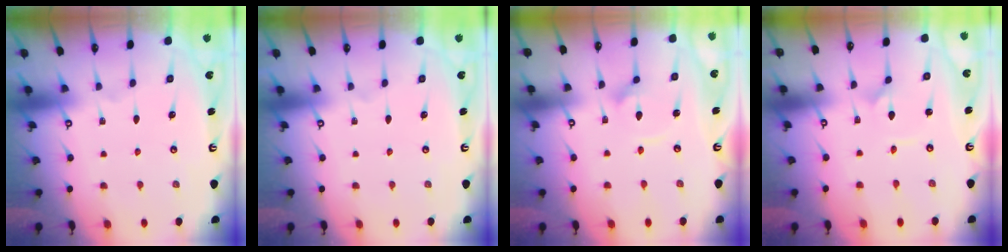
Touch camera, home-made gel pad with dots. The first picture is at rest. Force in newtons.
{"total": 0.0}
{"total": 5.8, "press": 5.8, "slide": 0.4}
{"total": 1.0, "press": 1.0, "slide": 0.0}